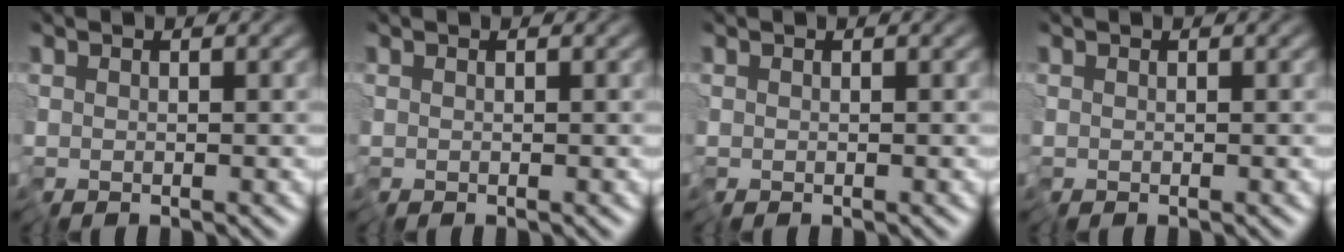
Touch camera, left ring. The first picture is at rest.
{"total": 0.0}
{"total": 0.0}
{"total": 0.0}